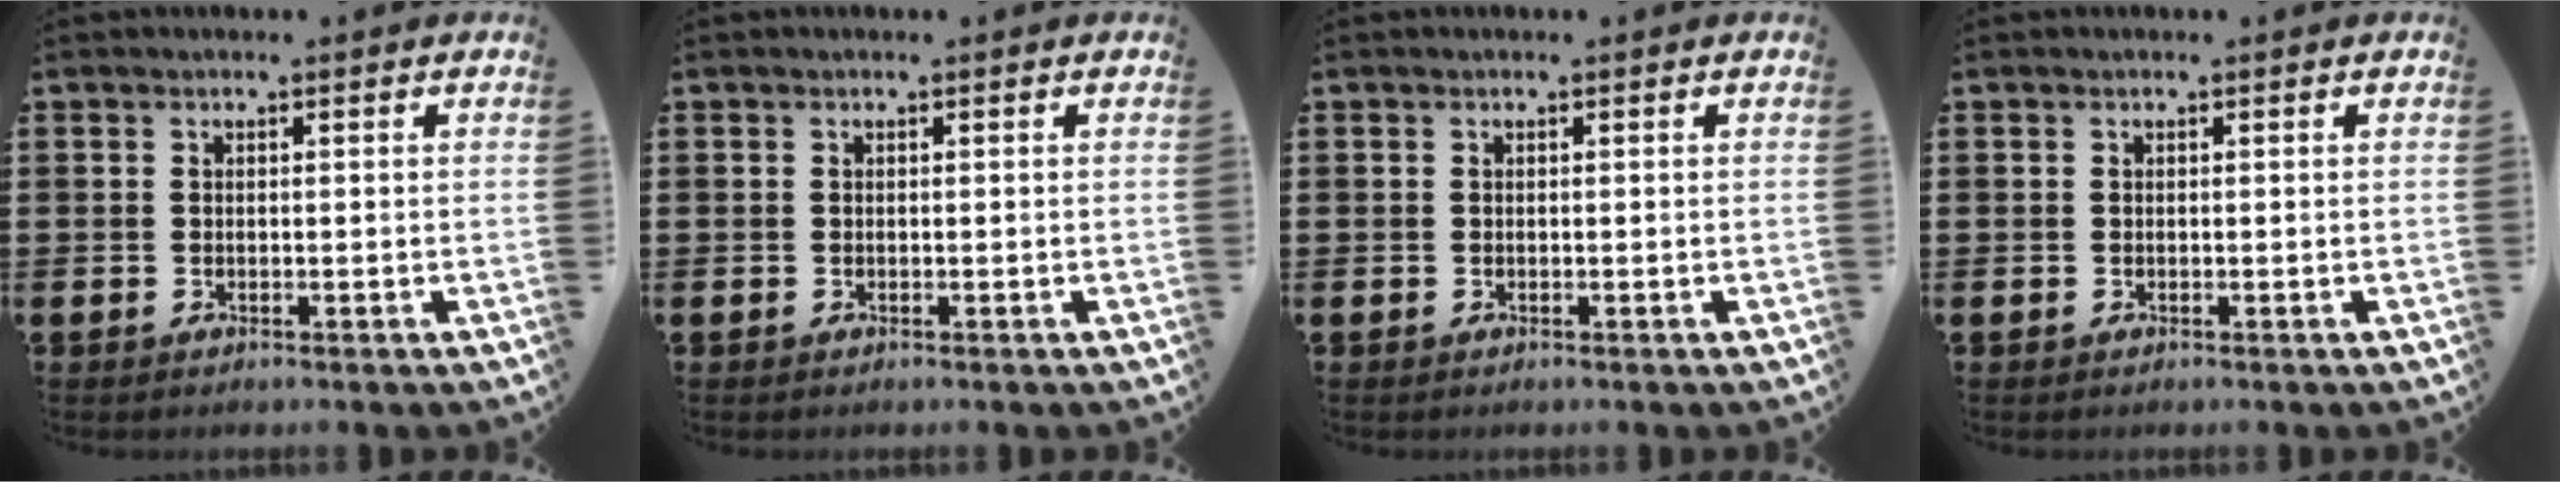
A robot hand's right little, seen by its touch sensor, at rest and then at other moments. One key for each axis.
{"total": 0.0}
{"total": 0.0}
{"total": 0.0}